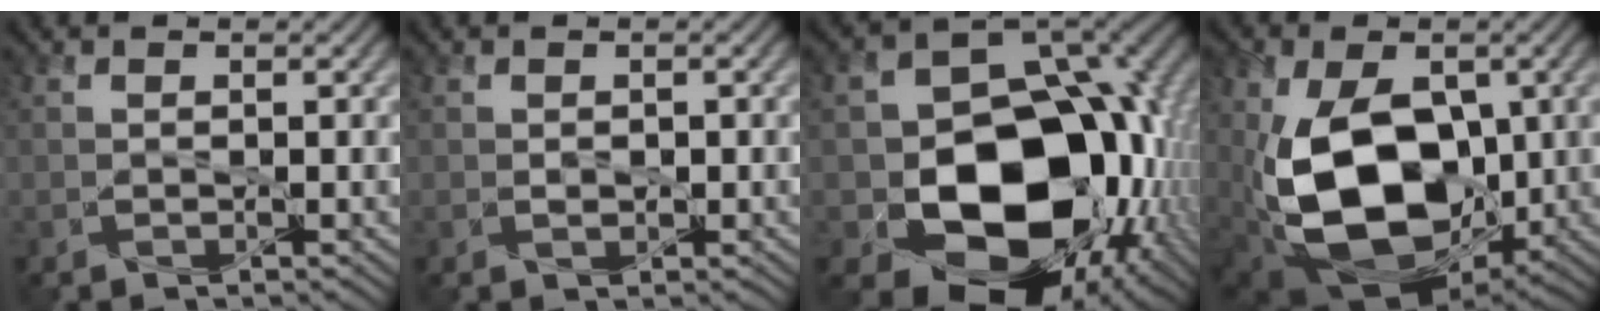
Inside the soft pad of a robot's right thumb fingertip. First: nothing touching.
{"total": 0.7, "force": [0.0, 0.2, 0.7], "torque": [-0.020, -0.002, 0.001]}
{"total": 18.2, "force": [-3.8, 13.1, 12.1], "torque": [-0.179, -0.062, -0.025]}
{"total": 17.4, "force": [-0.8, 10.6, 13.8], "torque": [-0.261, -0.037, -0.006]}